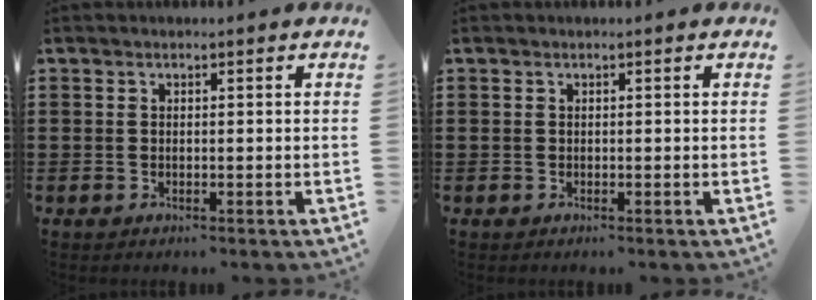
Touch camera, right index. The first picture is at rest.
{"total": 0.0}